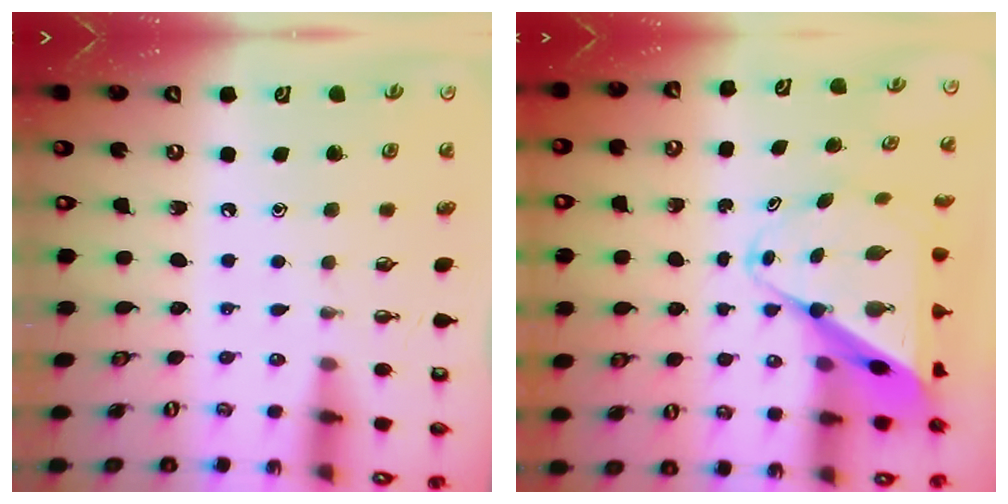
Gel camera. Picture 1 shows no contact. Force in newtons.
{"total": 11.0, "press": 10.9, "slide": 1.0}